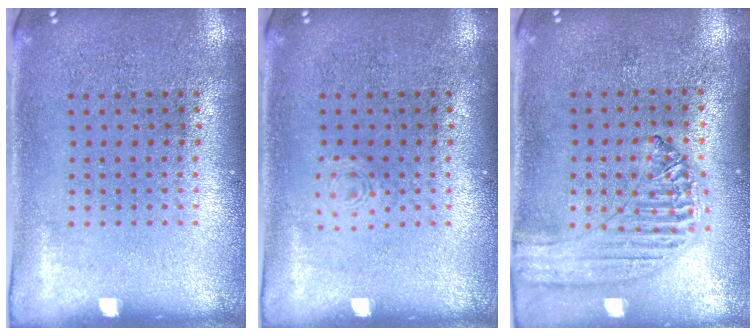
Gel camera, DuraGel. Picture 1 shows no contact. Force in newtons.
{"total": 0.6, "press": 0.6, "slide": 0.1}
{"total": 1.3, "press": 1.3, "slide": 0.1}